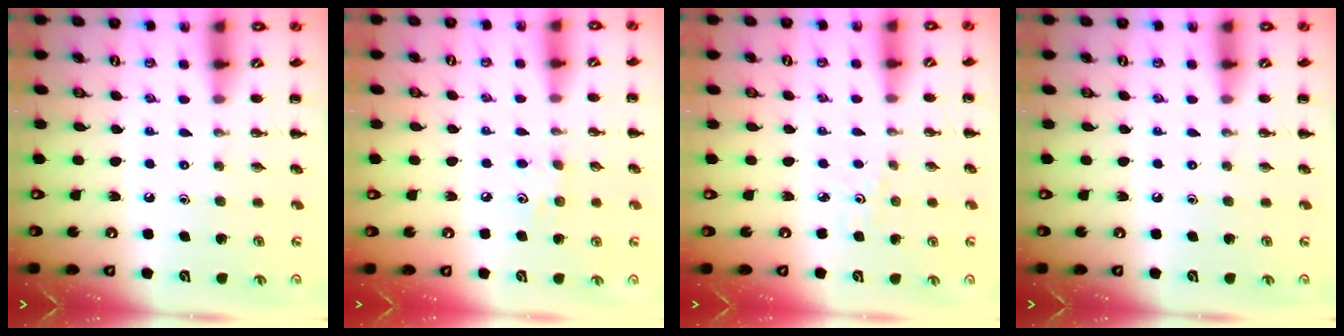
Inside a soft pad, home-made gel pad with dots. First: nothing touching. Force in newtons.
{"total": 5.8, "press": 5.5, "slide": 1.6}
{"total": 1.7, "press": 1.6, "slide": 0.6}
{"total": 0.0}